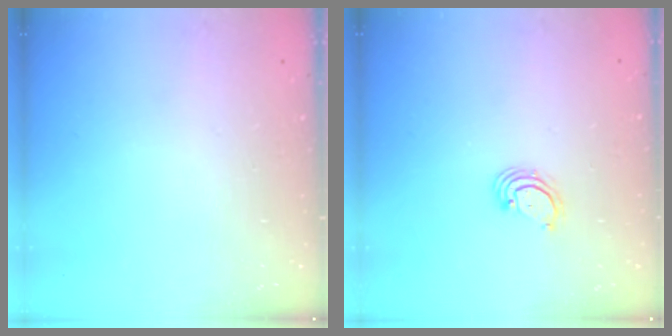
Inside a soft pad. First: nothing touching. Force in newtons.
{"total": 2.7, "press": 2.7, "slide": 0.3}